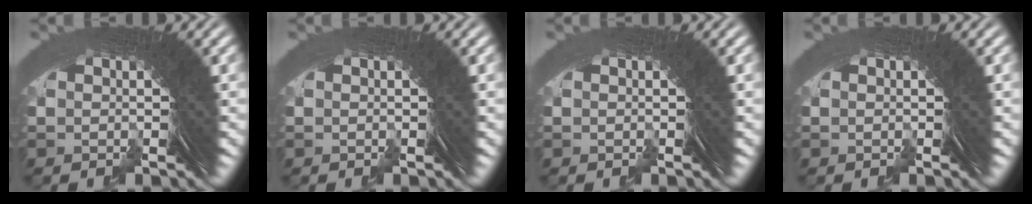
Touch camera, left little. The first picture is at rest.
{"total": 0.0}
{"total": 0.0}
{"total": 0.0}